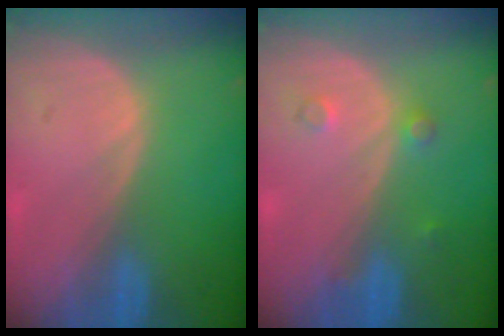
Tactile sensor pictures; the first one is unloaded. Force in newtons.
{"total": 2.0, "press": 2.0, "slide": 0.2}